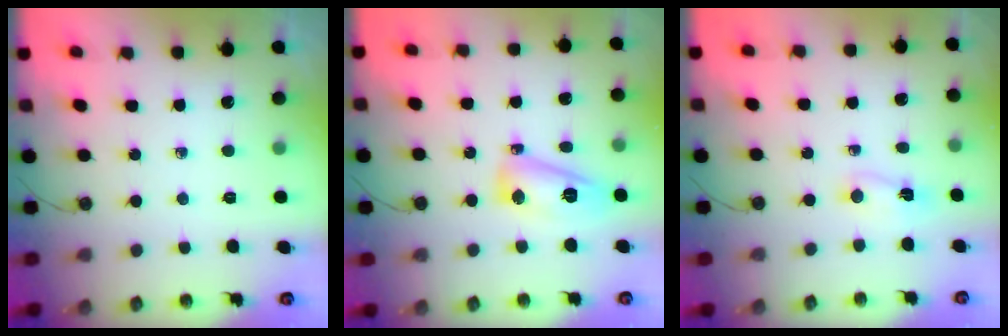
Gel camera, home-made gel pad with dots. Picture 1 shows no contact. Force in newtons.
{"total": 11.5, "press": 11.4, "slide": 1.4}
{"total": 2.0, "press": 1.6, "slide": 1.2}